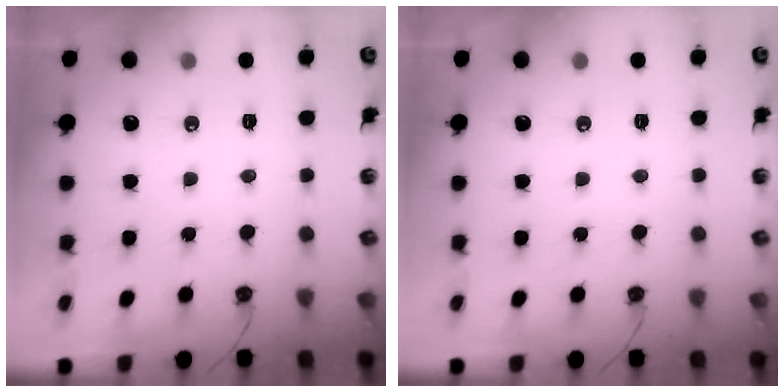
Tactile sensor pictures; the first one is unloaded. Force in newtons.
{"total": 0.0}